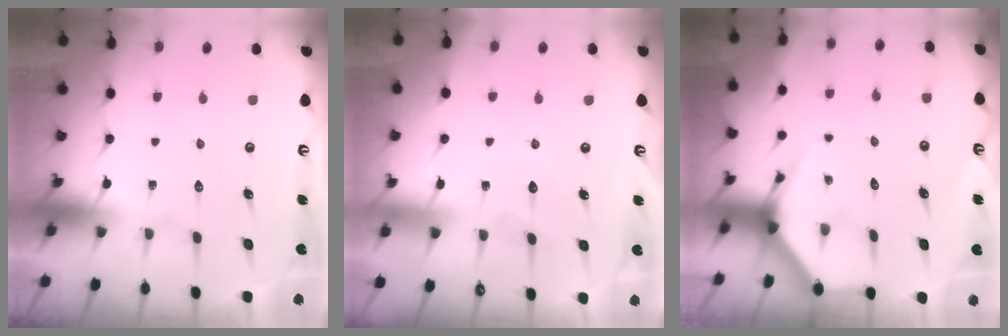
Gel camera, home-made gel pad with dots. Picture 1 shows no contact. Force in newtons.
{"total": 4.2, "press": 4.2, "slide": 0.3}
{"total": 3.8, "press": 3.8, "slide": 0.2}